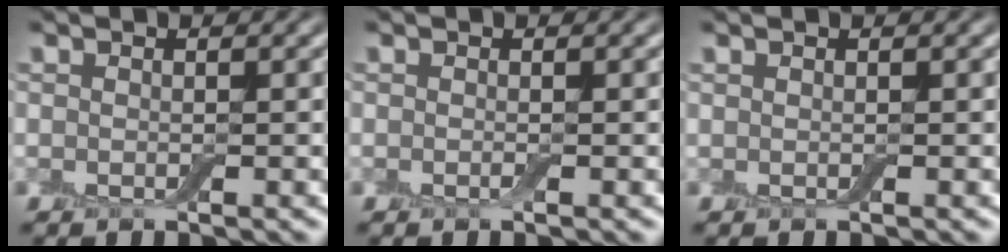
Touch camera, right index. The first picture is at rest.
{"total": 0.0}
{"total": 0.0}